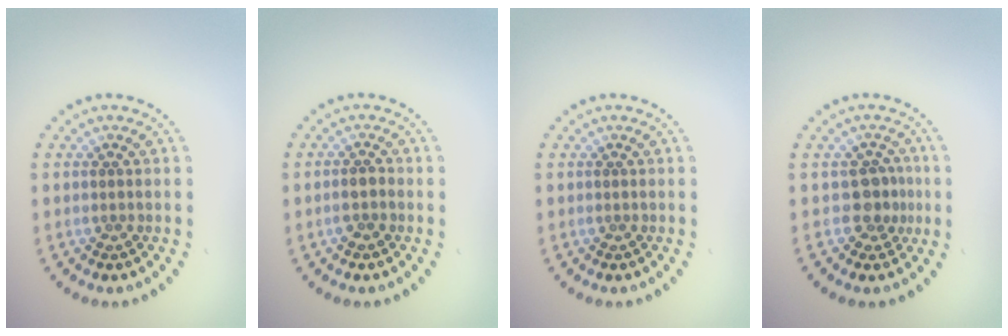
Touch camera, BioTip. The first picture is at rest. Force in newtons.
{"total": 1.5, "press": 1.3, "slide": 0.8}
{"total": 0.0}
{"total": 2.2, "press": 1.8, "slide": 1.3}